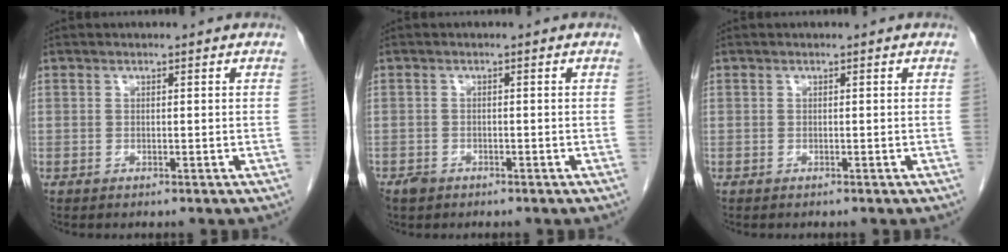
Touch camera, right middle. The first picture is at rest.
{"total": 1.5, "force": [-1.1, 1.1, 0.3], "torque": [-0.012, 0.002, -0.016]}
{"total": 0.0}